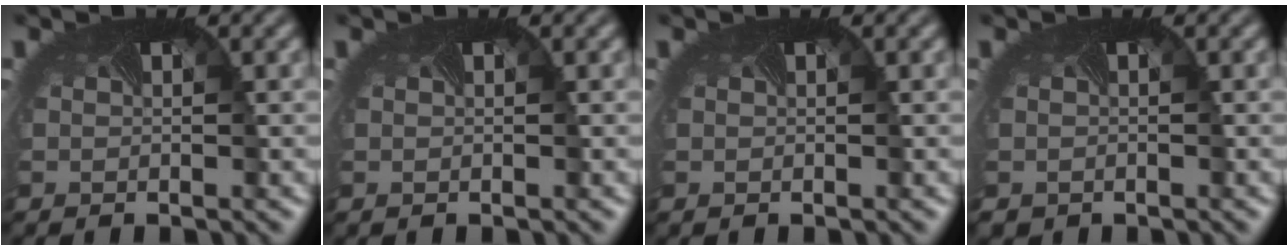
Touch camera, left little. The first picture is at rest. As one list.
[{"total": 0.0}, {"total": 0.0}, {"total": 0.9, "force": [-0.4, 0.8, 0.2], "torque": [-0.003, -0.004, -0.004]}]